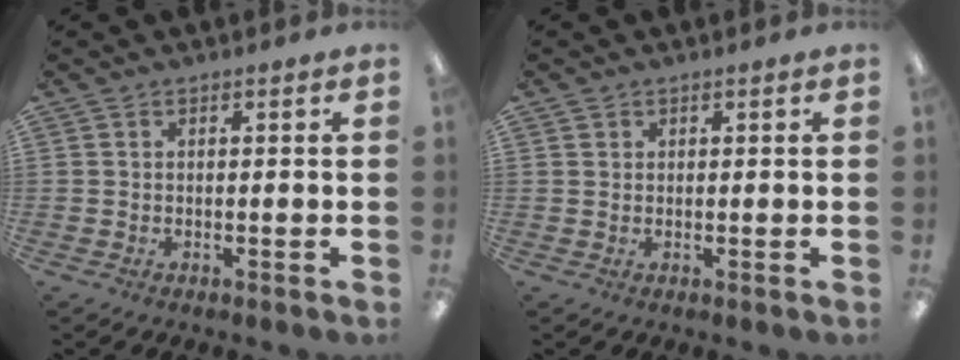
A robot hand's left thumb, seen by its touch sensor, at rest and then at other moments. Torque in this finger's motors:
{"motor_torque": [0.14, -0.19, -0.49, 0.13, -0.03]}